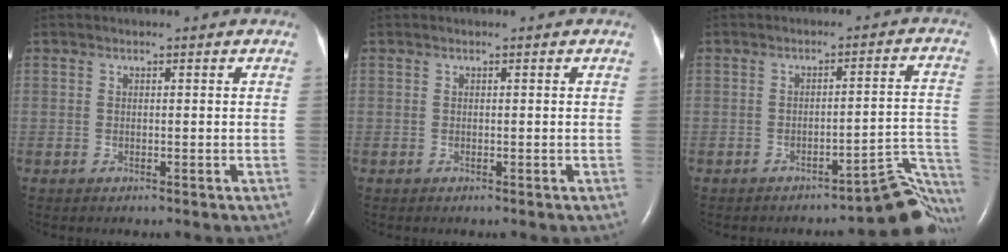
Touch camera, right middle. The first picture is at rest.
{"total": 0.0}
{"total": 9.6, "force": [-8.7, 1.1, 3.9], "torque": [0.000, 0.047, -0.105]}